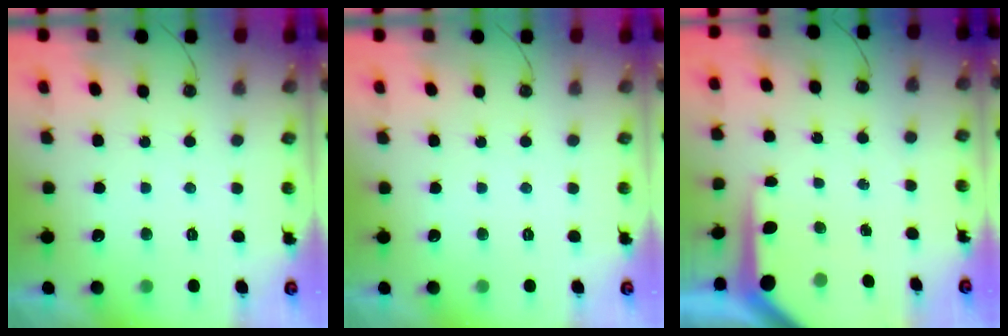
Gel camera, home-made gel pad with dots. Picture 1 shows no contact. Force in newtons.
{"total": 0.0}
{"total": 7.4, "press": 7.4, "slide": 0.7}